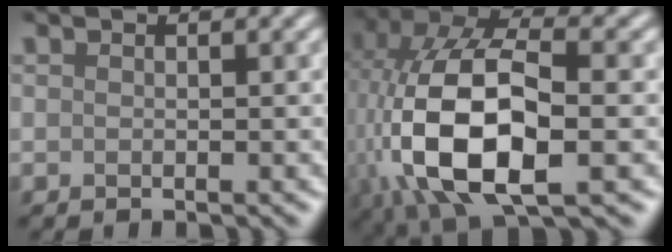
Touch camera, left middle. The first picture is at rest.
{"total": 12.7, "force": [-2.0, 6.2, 10.8], "torque": [-0.230, 0.003, -0.039]}